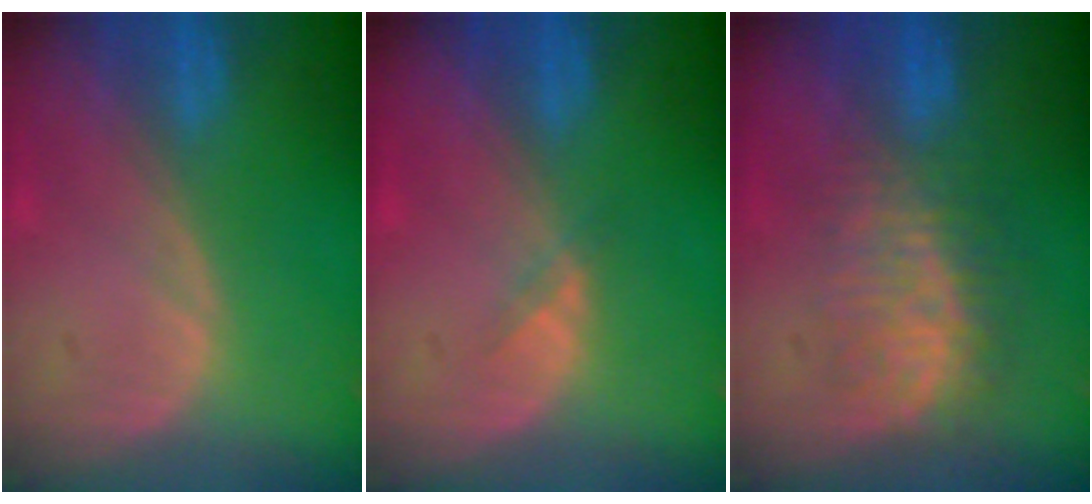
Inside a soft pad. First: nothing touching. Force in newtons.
{"total": 1.3, "press": 0.9, "slide": 0.9}
{"total": 7.6, "press": 7.3, "slide": 2.2}